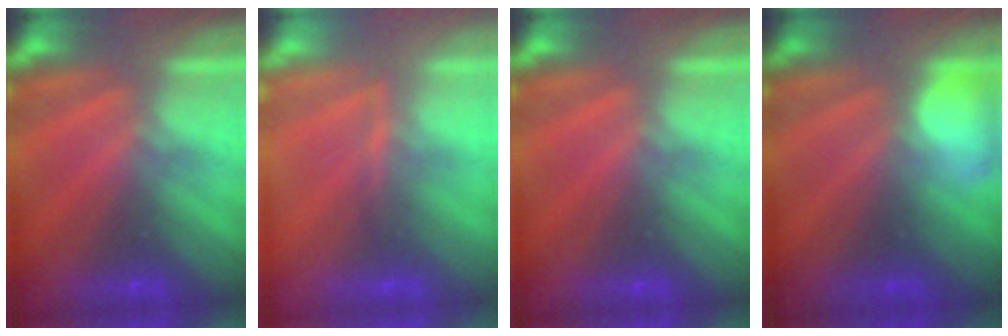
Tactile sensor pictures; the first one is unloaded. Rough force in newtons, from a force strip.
{"total": 3.6}
{"total": 0.0}
{"total": 2.6}